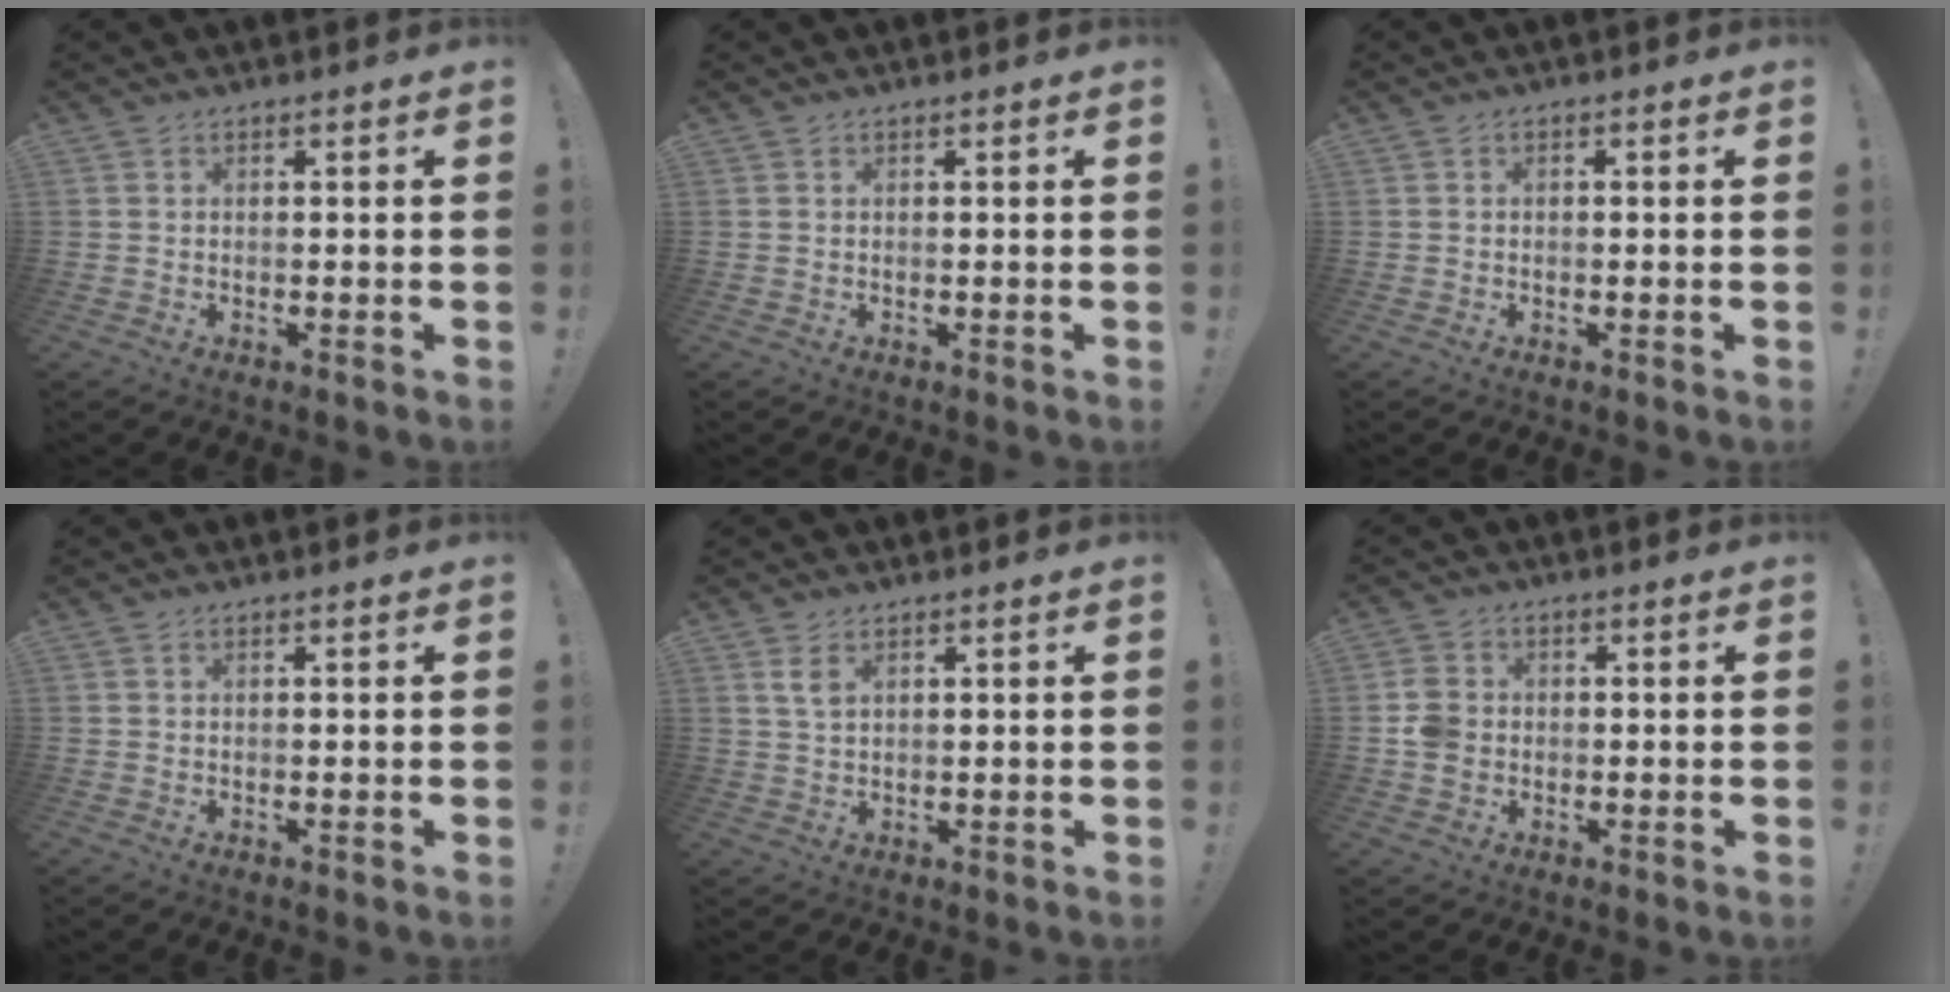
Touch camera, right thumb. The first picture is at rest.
{"total": 0.0}
{"total": 0.8, "force": [-0.5, 0.4, 0.4], "torque": [-0.012, 0.004, -0.007]}
{"total": 0.0}
{"total": 4.2, "force": [2.1, 2.3, 2.8], "torque": [-0.045, -0.007, 0.036]}
{"total": 4.0, "force": [-0.8, 3.5, 1.7], "torque": [-0.022, 0.006, -0.016]}